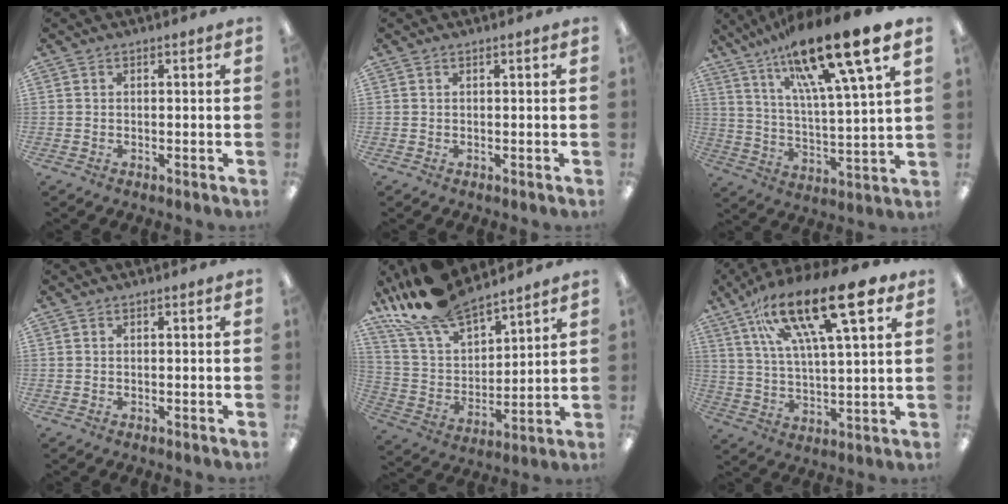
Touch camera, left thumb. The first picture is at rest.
{"total": 0.0}
{"total": 21.3, "force": [15.6, 3.3, 14.0], "torque": [-0.239, -0.098, 0.248]}
{"total": 0.0}
{"total": 18.0, "force": [15.3, 6.1, 7.3], "torque": [-0.168, -0.090, 0.282]}
{"total": 22.1, "force": [13.6, 6.4, 16.2], "torque": [-0.267, -0.067, 0.219]}